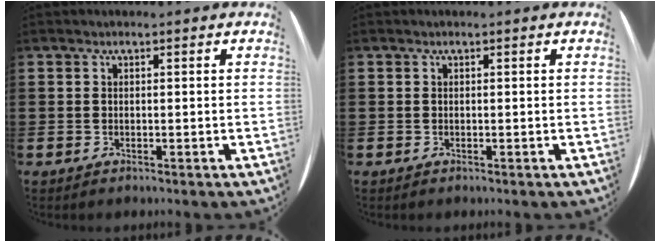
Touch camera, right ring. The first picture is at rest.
{"total": 0.0}